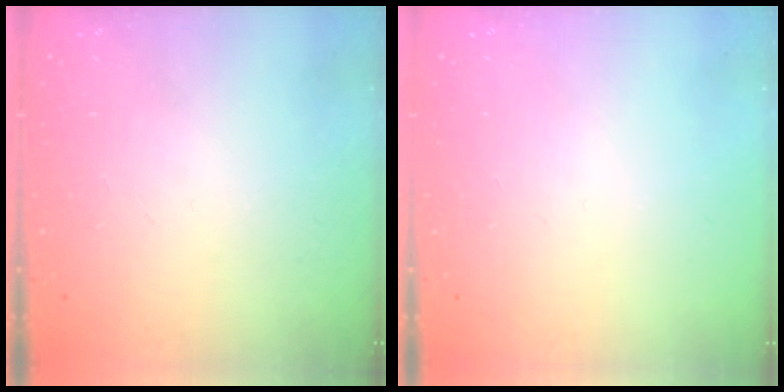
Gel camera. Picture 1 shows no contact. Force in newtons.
{"total": 0.0}